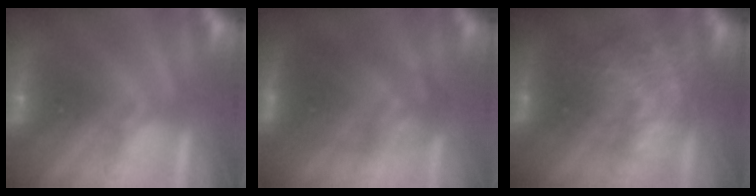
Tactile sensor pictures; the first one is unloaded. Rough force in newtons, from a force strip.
{"total": 3.6}
{"total": 7.5}